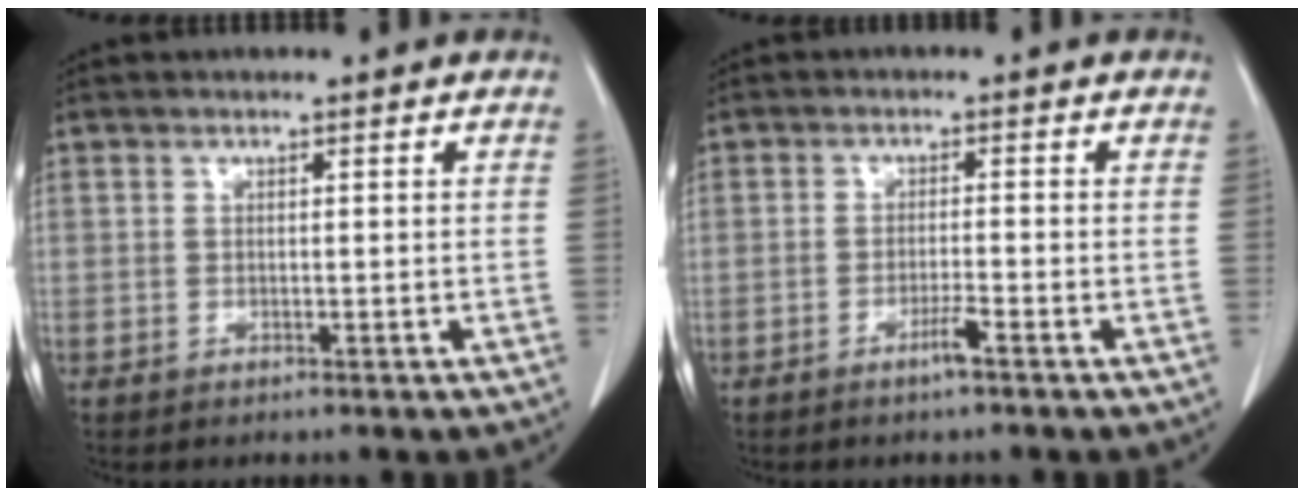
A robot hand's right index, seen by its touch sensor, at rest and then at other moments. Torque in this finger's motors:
{"motor_torque": [0.04, -0.01, 0.05, 0.01]}